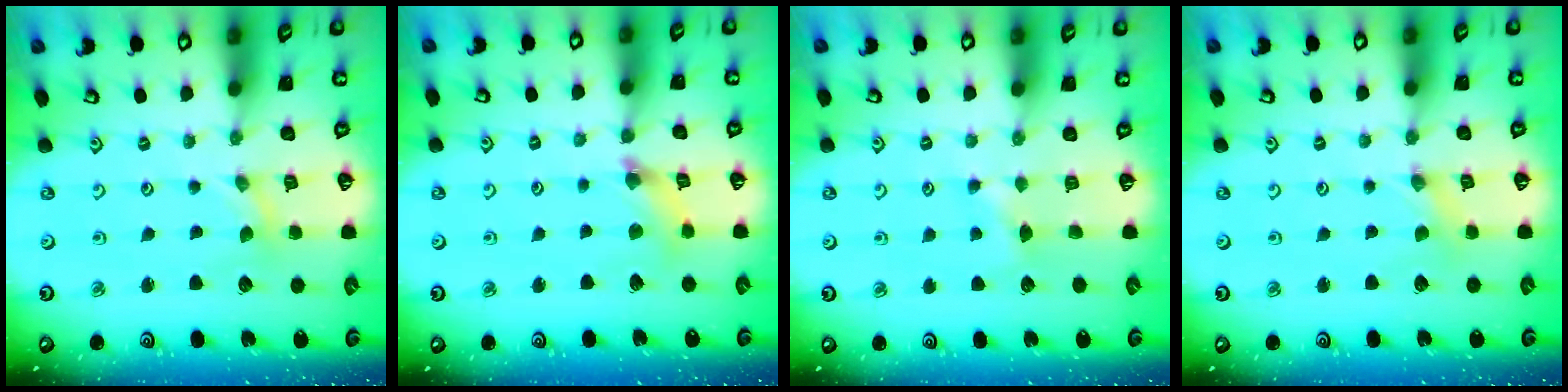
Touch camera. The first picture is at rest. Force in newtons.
{"total": 5.7, "press": 5.7, "slide": 0.5}
{"total": 3.7, "press": 3.7, "slide": 0.4}
{"total": 0.0}